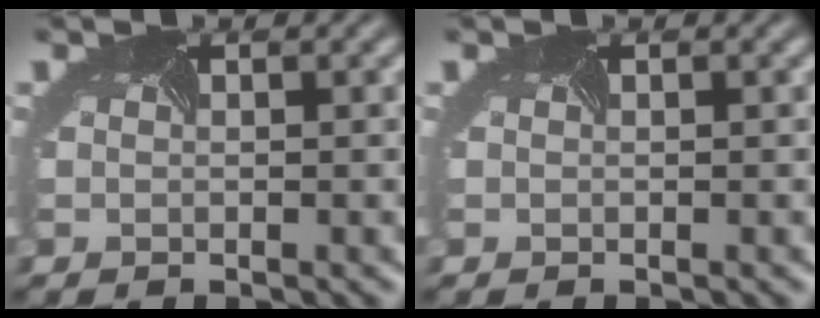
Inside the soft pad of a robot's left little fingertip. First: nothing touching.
{"total": 0.0}